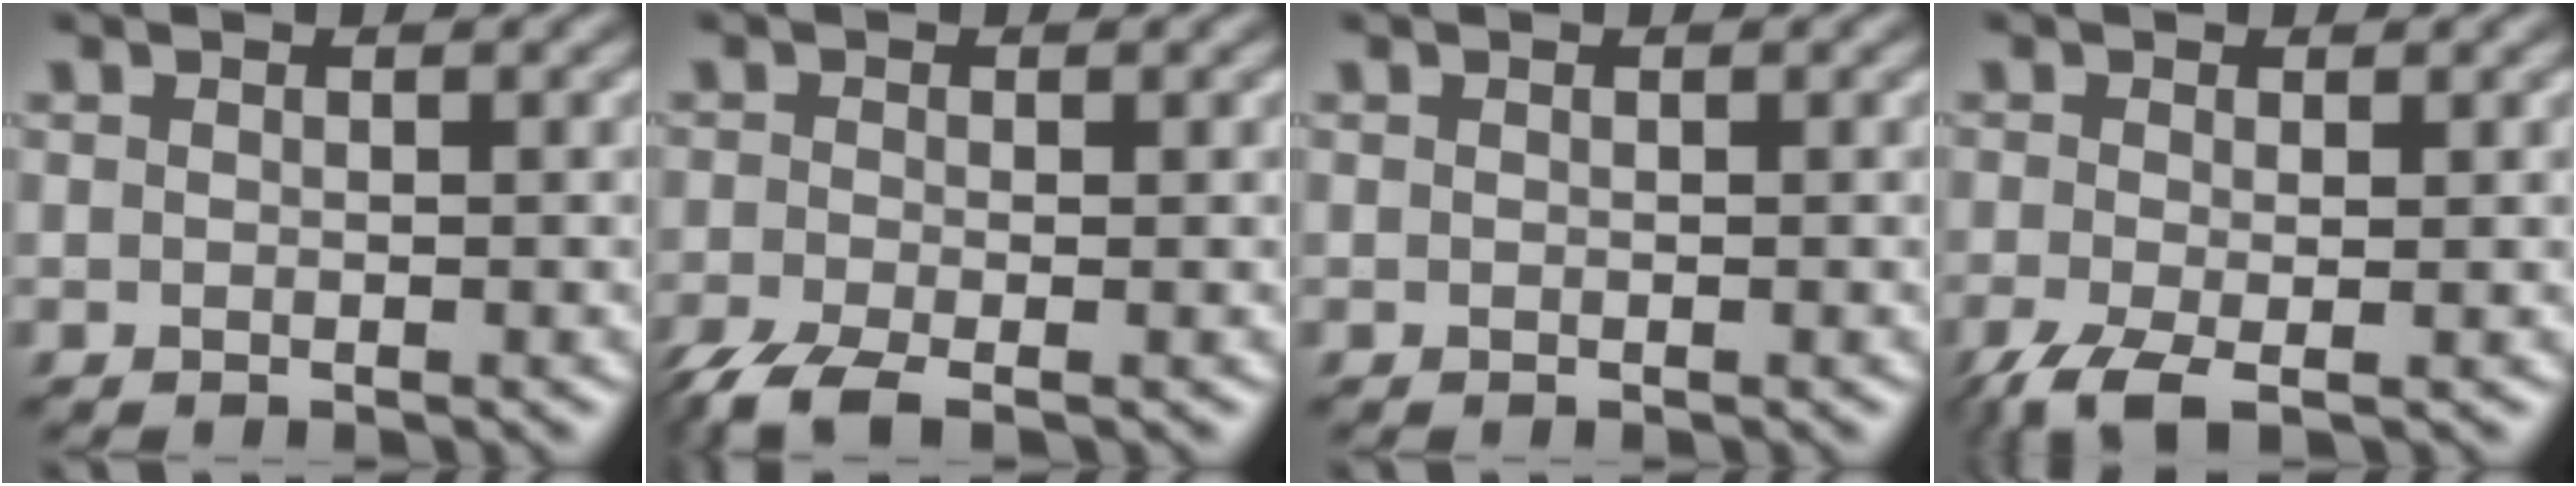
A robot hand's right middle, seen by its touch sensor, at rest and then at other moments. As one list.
[{"total": 4.1, "force": [-2.9, 1.1, 2.7], "torque": [-0.059, -0.013, -0.065]}, {"total": 0.0}, {"total": 3.2, "force": [-1.6, 0.9, 2.6], "torque": [-0.062, -0.008, -0.039]}]